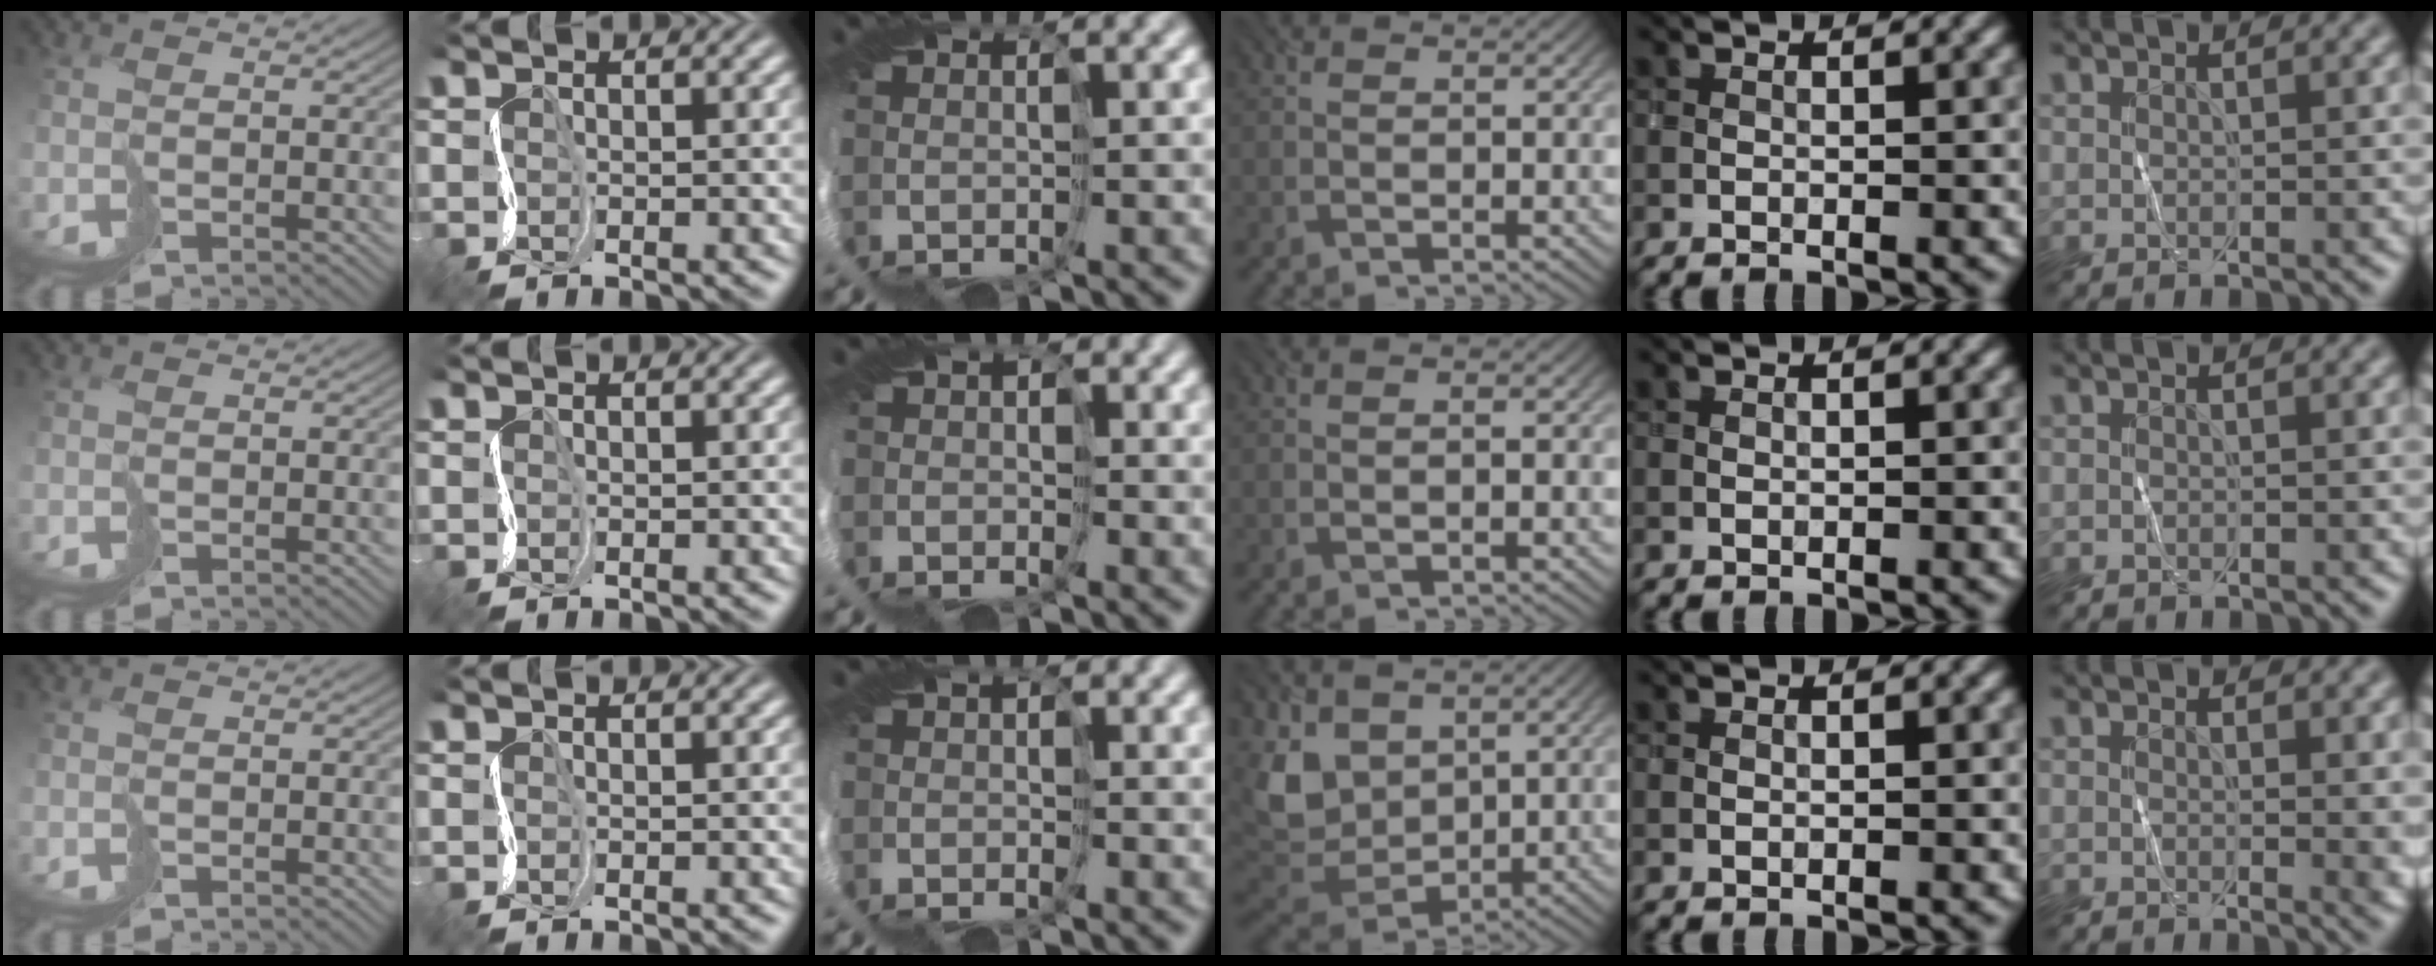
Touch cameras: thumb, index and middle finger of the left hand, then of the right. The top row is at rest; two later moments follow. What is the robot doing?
{"motion": "cut", "object": "tape"}